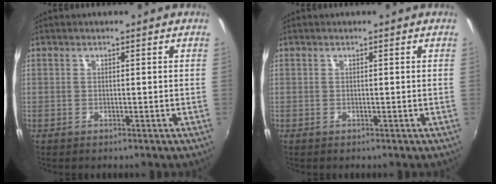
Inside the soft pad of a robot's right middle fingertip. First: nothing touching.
{"total": 0.0}